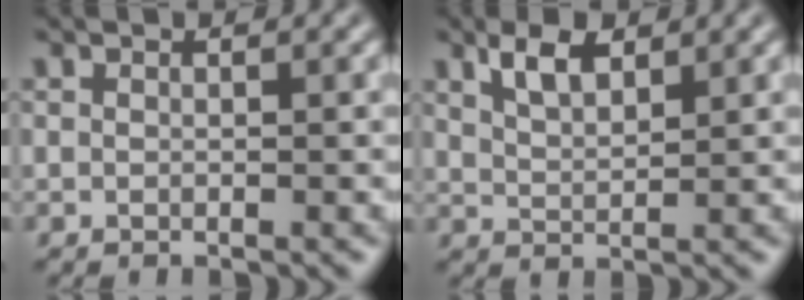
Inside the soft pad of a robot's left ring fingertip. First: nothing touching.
{"total": 3.1, "force": [2.0, 1.2, 2.0], "torque": [-0.040, 0.001, 0.040]}